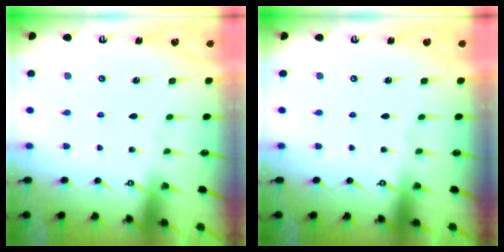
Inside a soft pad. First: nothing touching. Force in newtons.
{"total": 0.0}